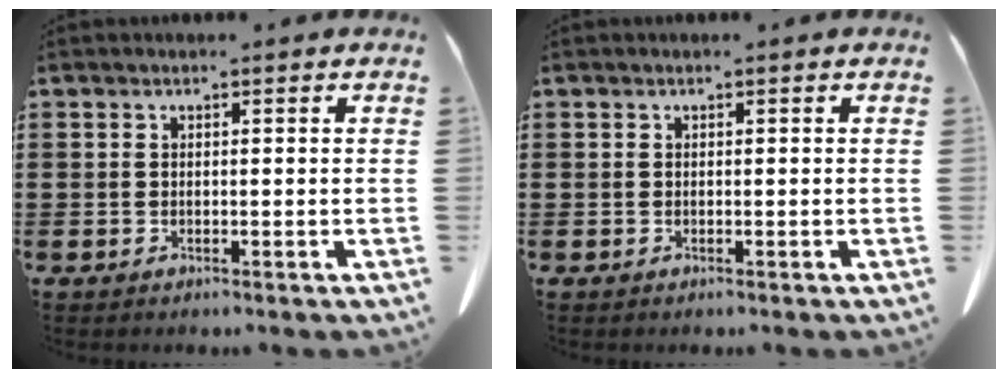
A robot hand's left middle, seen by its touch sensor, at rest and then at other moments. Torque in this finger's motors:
{"motor_torque": [-0.22, -0.14, 0.03, 0.02]}